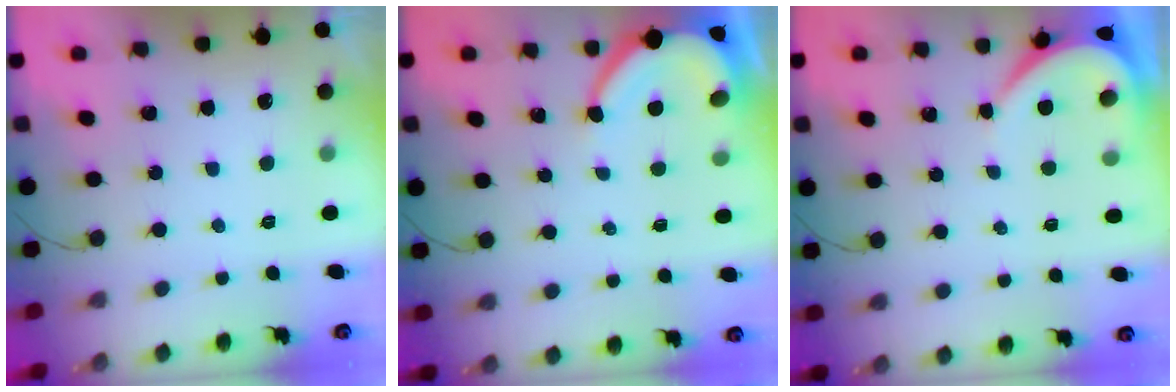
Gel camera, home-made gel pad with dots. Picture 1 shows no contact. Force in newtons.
{"total": 6.4, "press": 6.4, "slide": 0.6}
{"total": 3.9, "press": 3.9, "slide": 0.6}